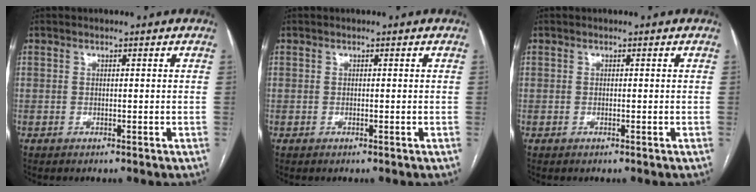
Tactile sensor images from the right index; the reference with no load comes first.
{"total": 0.0}
{"total": 0.0}